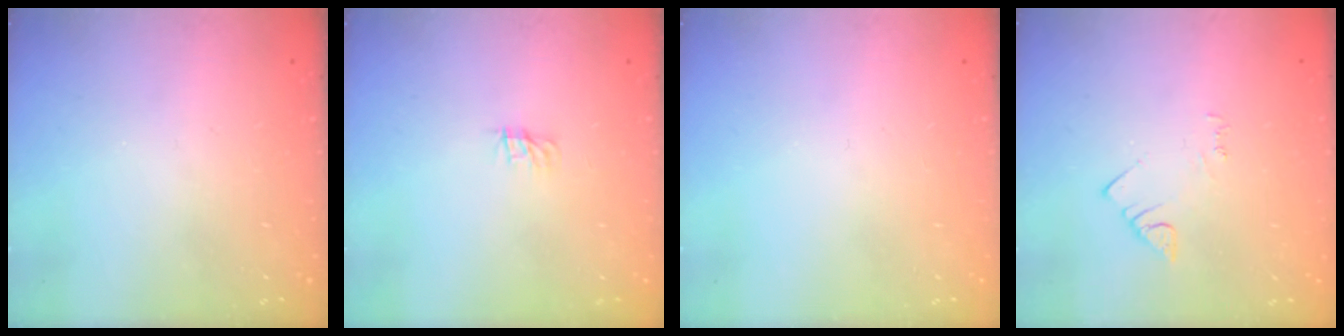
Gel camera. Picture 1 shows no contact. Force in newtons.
{"total": 0.0}
{"total": 0.0}
{"total": 2.5, "press": 2.5, "slide": 0.4}